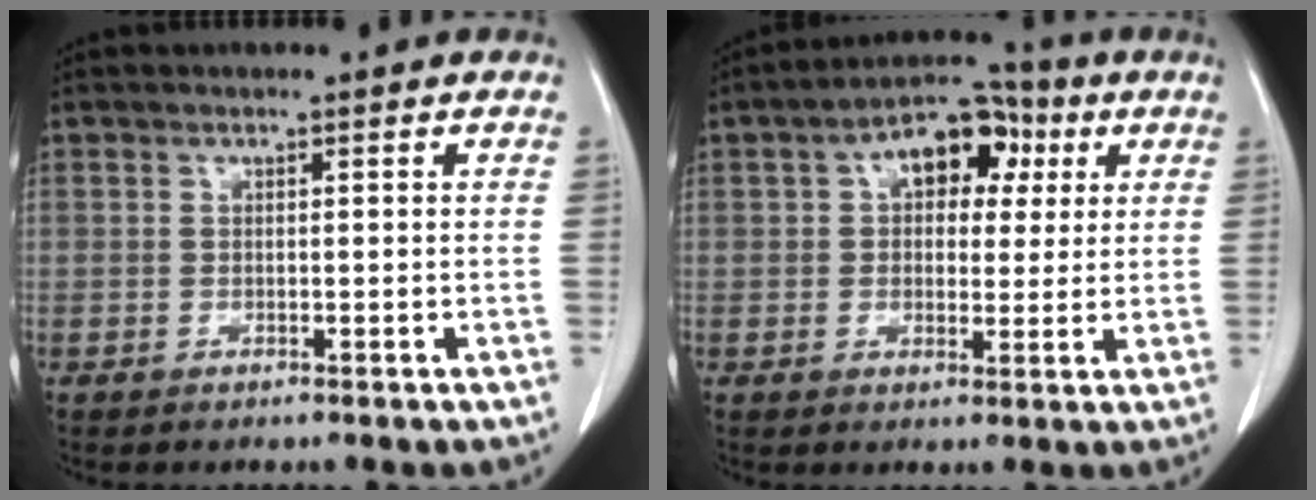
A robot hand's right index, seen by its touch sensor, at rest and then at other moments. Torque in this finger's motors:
{"motor_torque": [0.90, 0.37, 0.24, 0.10]}